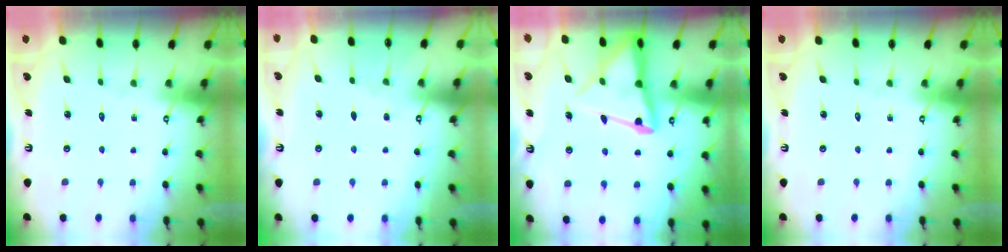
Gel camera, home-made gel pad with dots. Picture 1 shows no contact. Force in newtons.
{"total": 2.9, "press": 2.9, "slide": 0.5}
{"total": 13.6, "press": 13.5, "slide": 1.4}
{"total": 0.0}